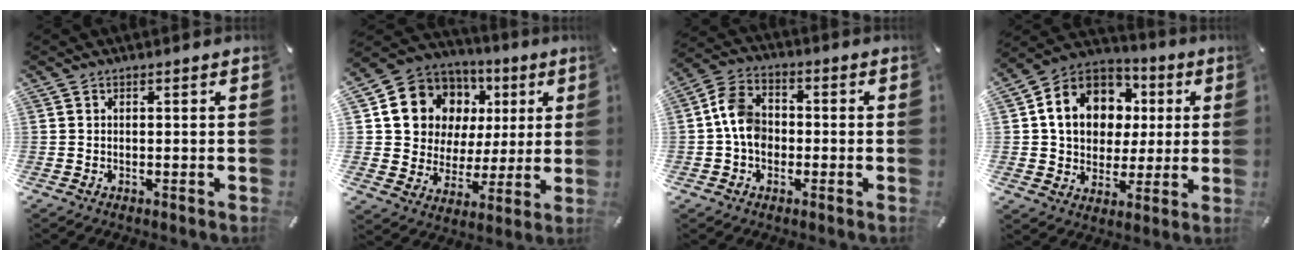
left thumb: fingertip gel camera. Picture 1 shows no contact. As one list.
[{"total": 13.4, "force": [4.5, 12.0, 4.1], "torque": [-0.077, -0.025, 0.095]}, {"total": 8.4, "force": [-1.2, 6.6, 5.0], "torque": [-0.102, 0.018, -0.021]}, {"total": 13.9, "force": [2.4, 11.9, 6.7], "torque": [-0.143, 0.000, 0.046]}]